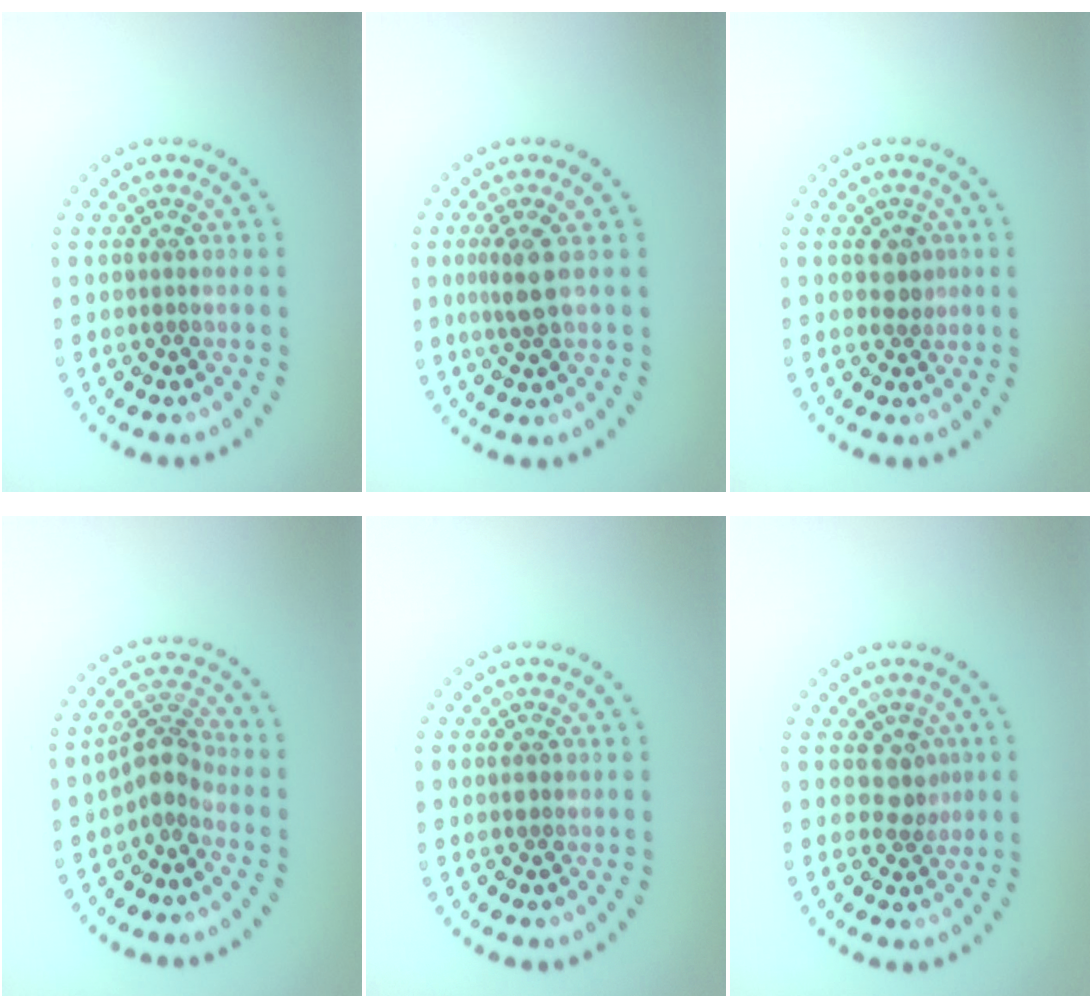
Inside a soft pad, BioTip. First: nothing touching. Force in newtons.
{"total": 2.6, "press": 2.1, "slide": 1.5}
{"total": 1.5, "press": 1.3, "slide": 0.6}
{"total": 2.7, "press": 2.1, "slide": 1.8}
{"total": 0.9, "press": 0.9, "slide": 0.0}
{"total": 2.1, "press": 1.7, "slide": 1.2}